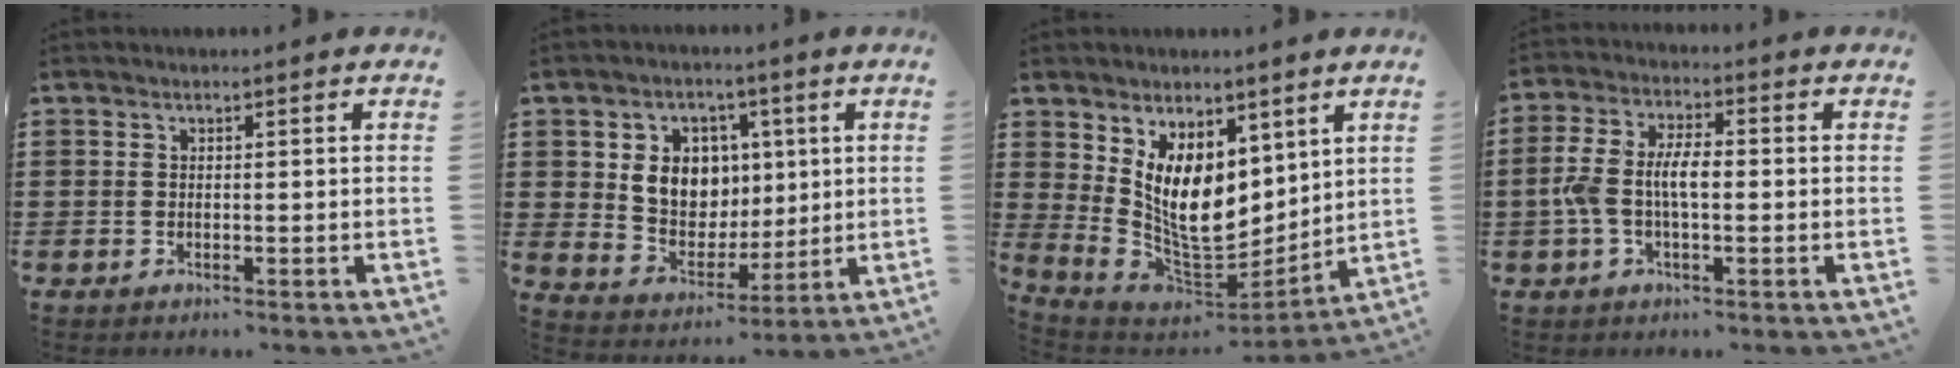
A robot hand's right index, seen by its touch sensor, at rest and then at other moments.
{"total": 8.3, "force": [2.1, 7.4, 3.3], "torque": [-0.084, 0.011, 0.039]}
{"total": 11.1, "force": [4.0, 6.8, 7.8], "torque": [-0.150, -0.029, 0.075]}
{"total": 6.5, "force": [-0.9, 2.9, 5.8], "torque": [-0.130, -0.001, -0.024]}